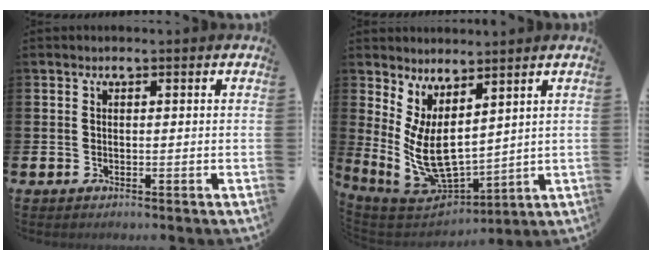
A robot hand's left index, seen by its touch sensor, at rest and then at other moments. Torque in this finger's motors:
{"motor_torque": [2.14, 0.00, 1.05, 0.21]}